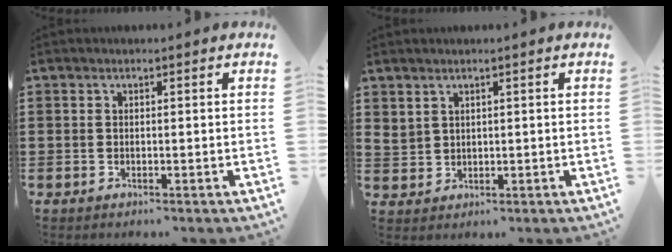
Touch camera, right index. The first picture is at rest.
{"total": 2.0, "force": [1.6, 1.2, 0.4], "torque": [-0.013, 0.006, 0.031]}